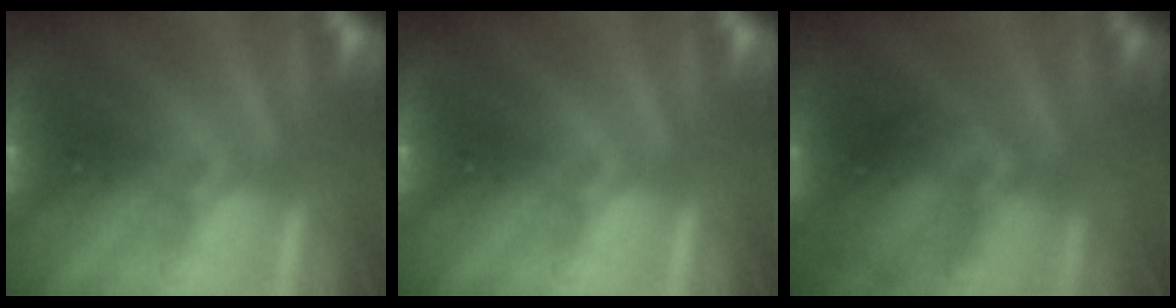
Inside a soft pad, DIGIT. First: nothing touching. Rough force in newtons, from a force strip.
{"total": 0.0}
{"total": 2.0}